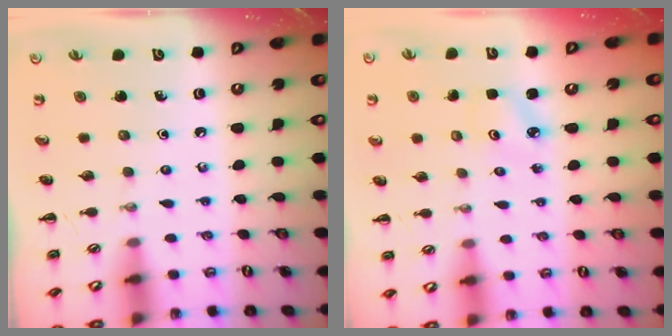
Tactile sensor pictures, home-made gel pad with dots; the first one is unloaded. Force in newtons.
{"total": 2.3, "press": 2.2, "slide": 0.6}